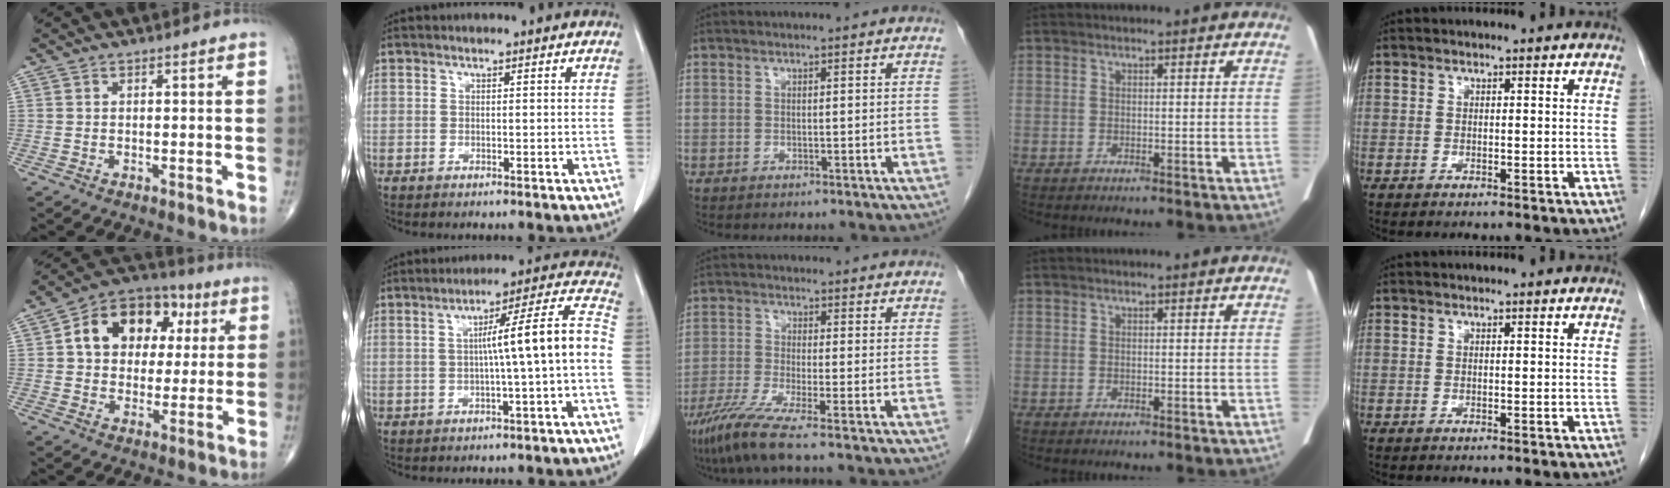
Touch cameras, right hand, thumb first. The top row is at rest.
{"thumb": {"total": 15.9, "force": [3.9, 11.8, 9.9], "torque": [-0.114, 0.015, 0.055]}, "index": {"total": 10.4, "force": [-1.4, -0.7, 10.3], "torque": [-0.144, 0.029, -0.021]}, "middle": {"total": 6.5, "force": [-4.6, -1.1, 4.5], "torque": [-0.092, -0.026, -0.094]}}